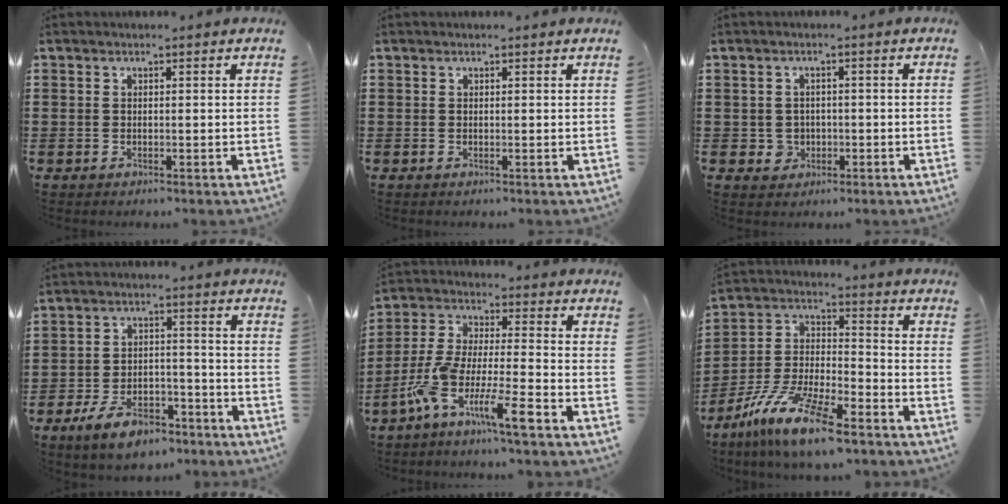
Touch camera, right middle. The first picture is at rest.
{"total": 0.0}
{"total": 2.4, "force": [-0.5, 2.3, 0.5], "torque": [-0.019, 0.005, -0.014]}
{"total": 7.7, "force": [-5.9, 2.9, 4.0], "torque": [-0.076, 0.016, -0.111]}
{"total": 9.9, "force": [-7.1, 0.7, 6.9], "torque": [-0.167, -0.020, -0.149]}
{"total": 12.4, "force": [-9.6, 1.9, 7.6], "torque": [-0.161, 0.017, -0.187]}